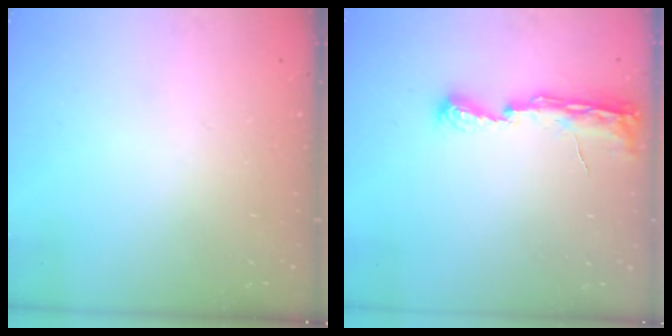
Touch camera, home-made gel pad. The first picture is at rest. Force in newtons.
{"total": 7.6, "press": 7.5, "slide": 0.6}